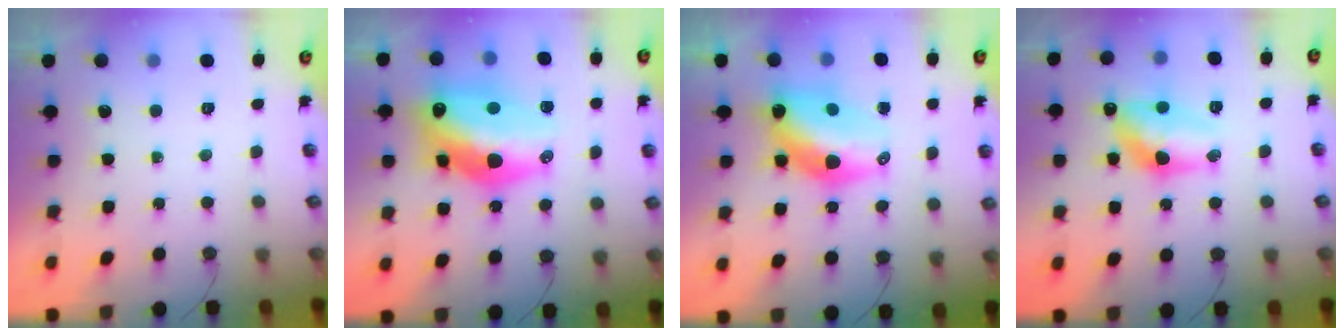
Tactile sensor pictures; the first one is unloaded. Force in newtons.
{"total": 20.1, "press": 20.0, "slide": 1.9}
{"total": 12.8, "press": 12.7, "slide": 1.2}
{"total": 13.2, "press": 13.2, "slide": 1.0}